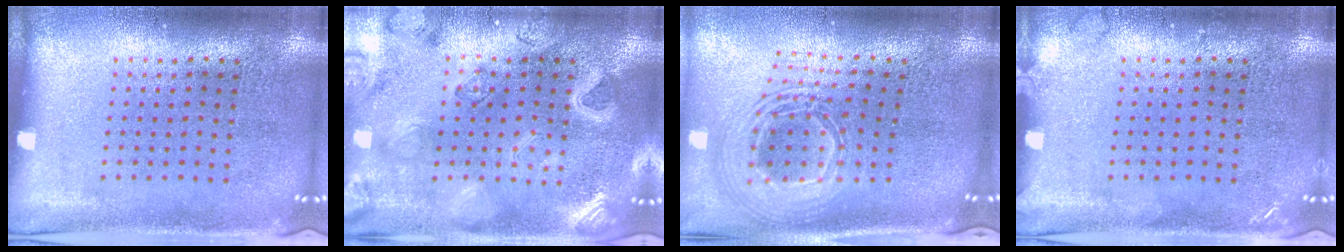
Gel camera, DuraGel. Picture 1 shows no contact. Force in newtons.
{"total": 3.1, "press": 3.0, "slide": 0.7}
{"total": 2.6, "press": 1.9, "slide": 1.8}
{"total": 1.1, "press": 1.1, "slide": 0.1}